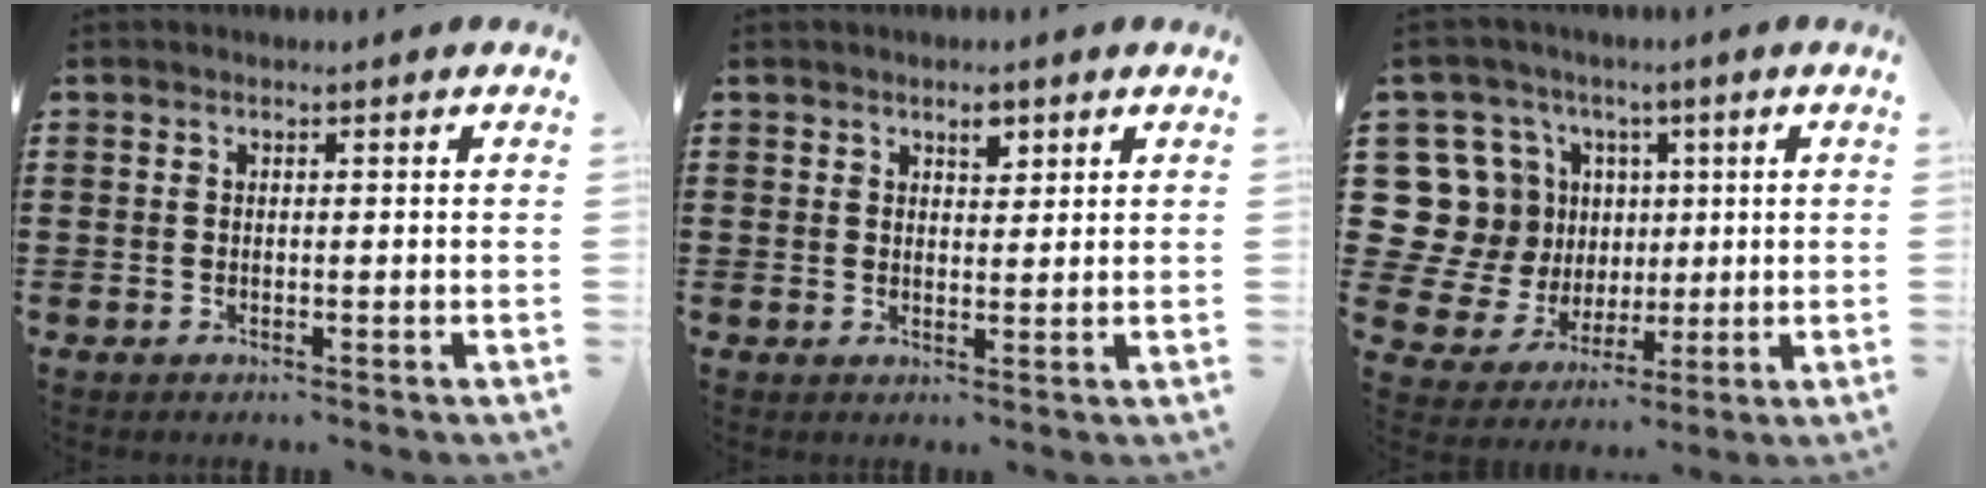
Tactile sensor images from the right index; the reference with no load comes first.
{"total": 2.6, "force": [1.7, 1.3, 1.5], "torque": [-0.018, -0.002, 0.027]}
{"total": 12.6, "force": [2.4, 12.1, 2.8], "torque": [-0.123, -0.027, 0.063]}